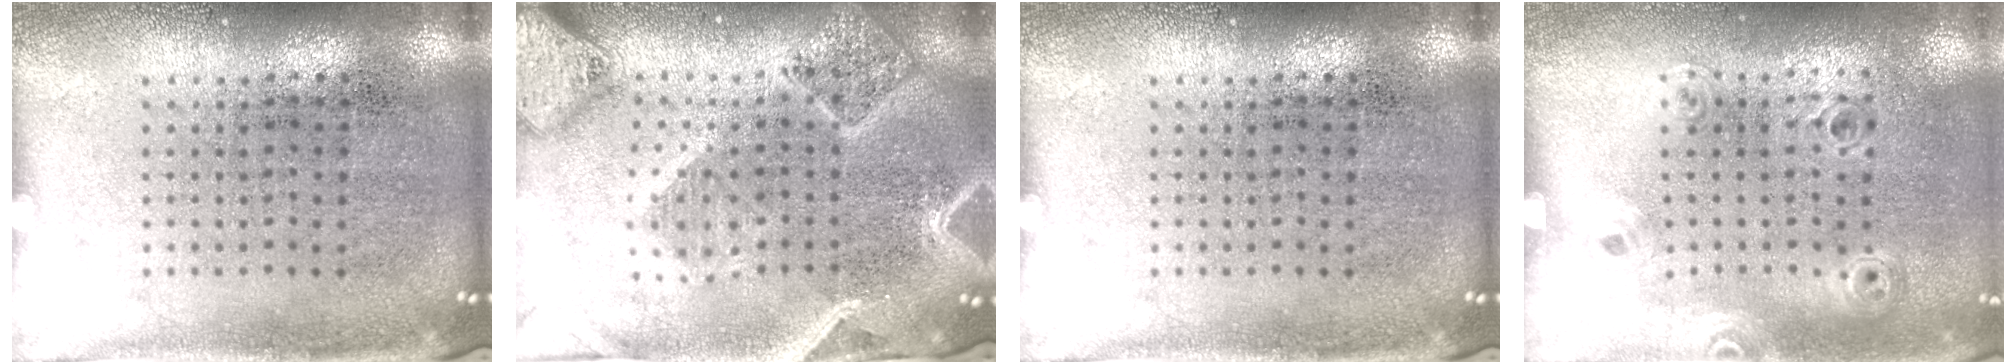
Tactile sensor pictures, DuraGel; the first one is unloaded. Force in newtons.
{"total": 2.9, "press": 2.5, "slide": 1.4}
{"total": 0.0}
{"total": 0.9, "press": 0.9, "slide": 0.3}